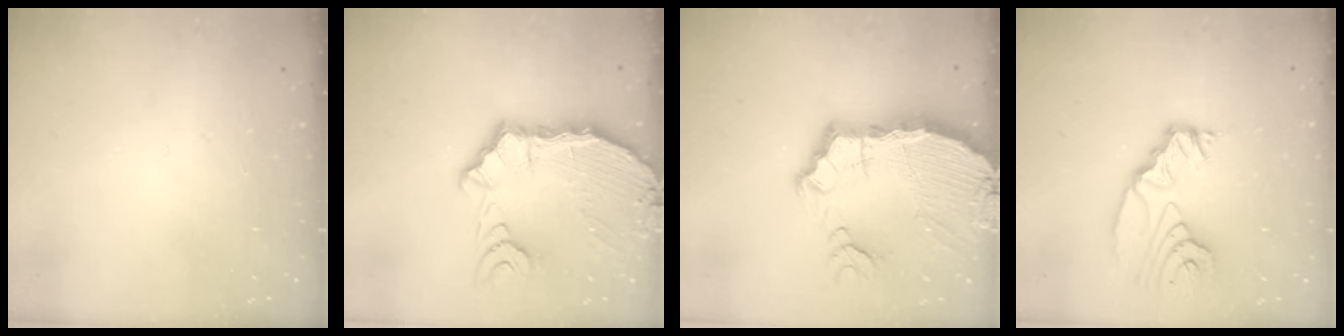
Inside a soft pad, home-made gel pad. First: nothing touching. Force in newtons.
{"total": 13.5, "press": 12.9, "slide": 3.8}
{"total": 10.6, "press": 10.6, "slide": 1.2}
{"total": 11.2, "press": 11.1, "slide": 1.3}